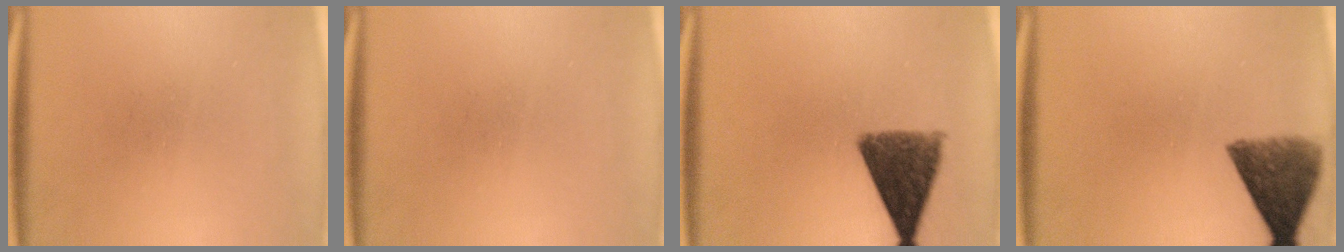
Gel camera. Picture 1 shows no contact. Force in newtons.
{"total": 0.0}
{"total": 10.1}
{"total": 8.5}